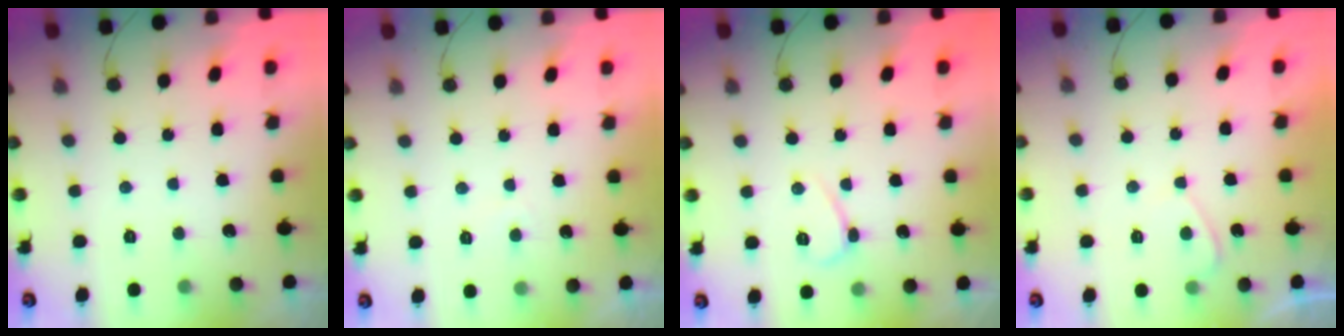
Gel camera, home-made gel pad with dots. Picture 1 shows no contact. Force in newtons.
{"total": 0.6, "press": 0.3, "slide": 0.5}
{"total": 3.6, "press": 3.6, "slide": 0.5}
{"total": 0.7, "press": 0.4, "slide": 0.5}